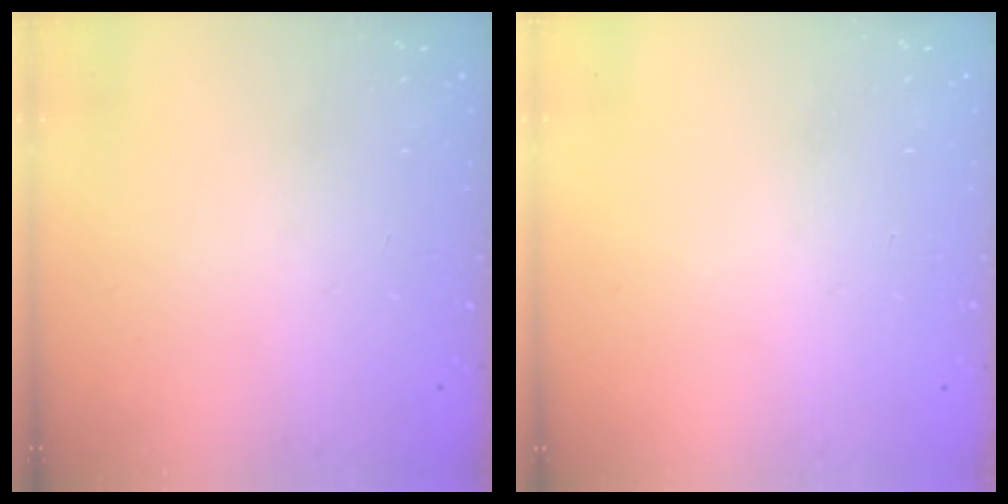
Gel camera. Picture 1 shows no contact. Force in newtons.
{"total": 0.0}